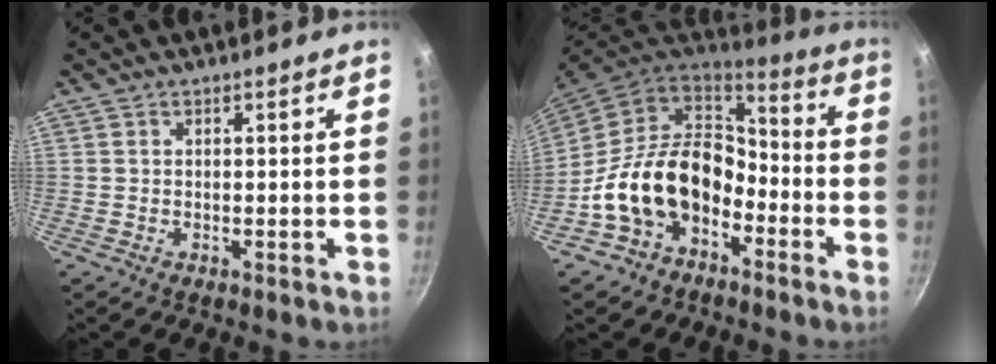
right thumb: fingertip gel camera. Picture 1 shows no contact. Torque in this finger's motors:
{"motor_torque": [2.14, 2.20, 1.28, -1.49, 0.33]}